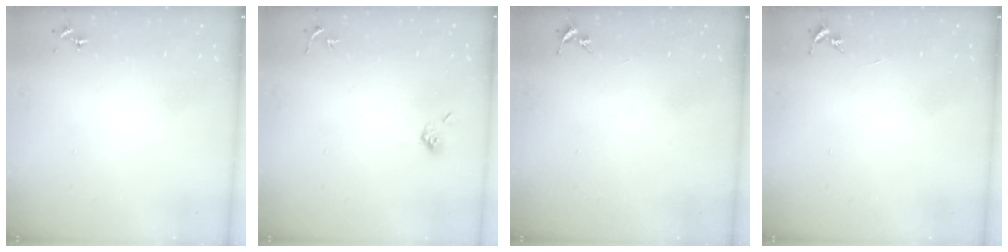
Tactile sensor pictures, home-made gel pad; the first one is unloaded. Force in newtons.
{"total": 4.6, "press": 4.6, "slide": 0.7}
{"total": 0.0}
{"total": 0.0}